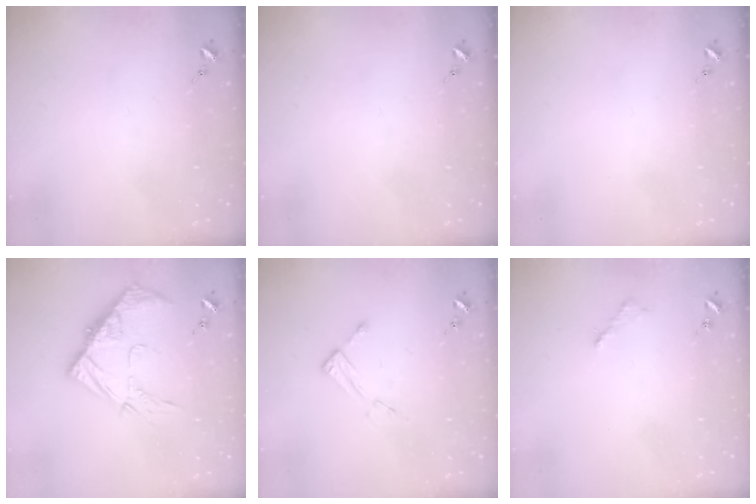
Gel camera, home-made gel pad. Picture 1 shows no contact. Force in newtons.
{"total": 0.0}
{"total": 0.0}
{"total": 13.4, "press": 13.4, "slide": 1.0}
{"total": 4.8, "press": 4.7, "slide": 0.3}
{"total": 2.6, "press": 2.5, "slide": 0.3}